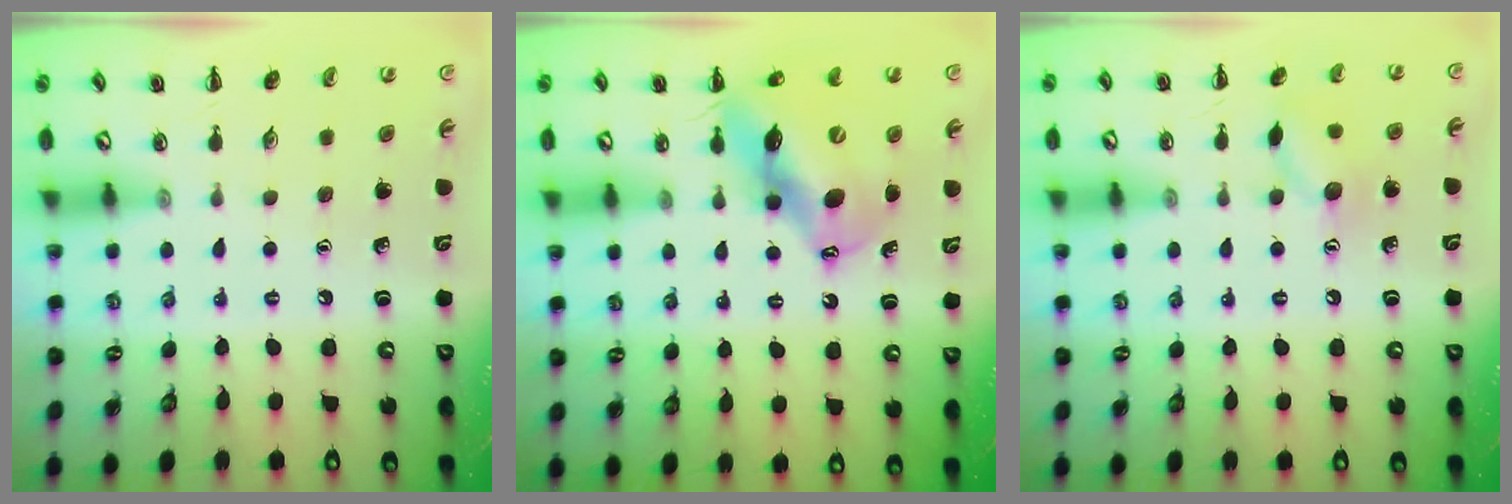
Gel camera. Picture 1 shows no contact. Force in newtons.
{"total": 15.1, "press": 14.4, "slide": 4.5}
{"total": 9.0, "press": 9.0, "slide": 0.9}